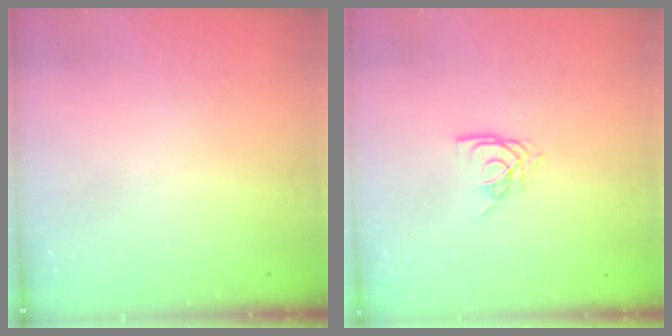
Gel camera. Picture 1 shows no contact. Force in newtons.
{"total": 7.9, "press": 7.8, "slide": 0.9}